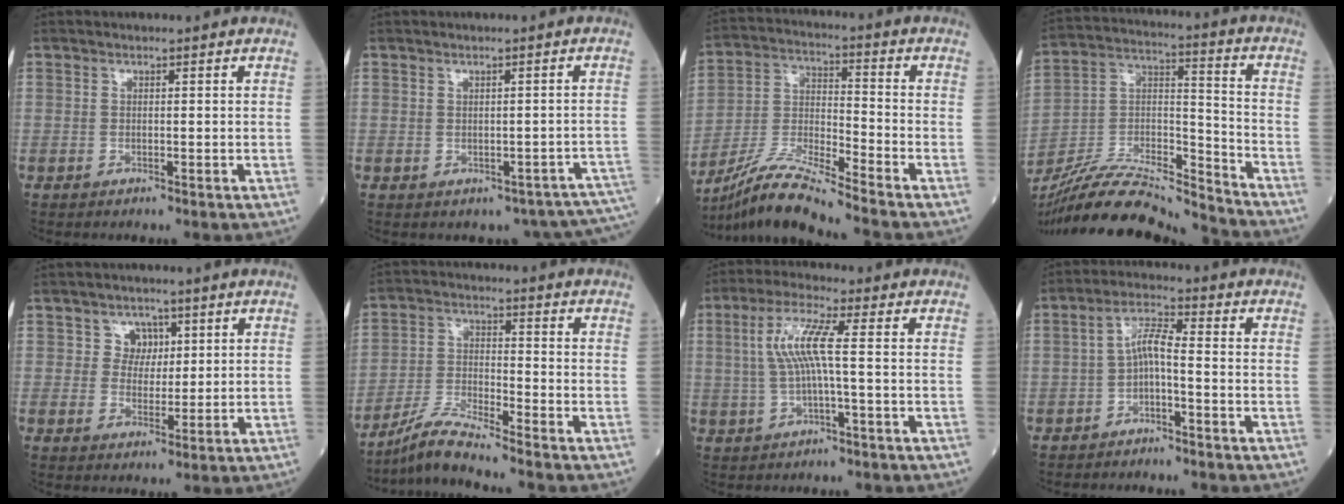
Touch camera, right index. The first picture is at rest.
{"total": 8.3, "force": [-6.0, 4.3, 3.7], "torque": [-0.020, 0.024, -0.060]}
{"total": 11.3, "force": [-10.2, -1.5, 4.8], "torque": [-0.099, -0.010, -0.195]}
{"total": 19.3, "force": [-18.5, 0.9, 5.4], "torque": [-0.106, 0.025, -0.324]}
{"total": 3.5, "force": [1.5, 3.1, 0.8], "torque": [-0.006, 0.003, 0.023]}
{"total": 6.8, "force": [-6.2, -1.2, 2.4], "torque": [-0.056, -0.021, -0.122]}
{"total": 6.6, "force": [0.6, 0.4, 6.6], "torque": [-0.140, 0.018, 0.011]}
{"total": 4.4, "force": [-1.3, 0.8, 4.1], "torque": [-0.078, 0.016, -0.025]}